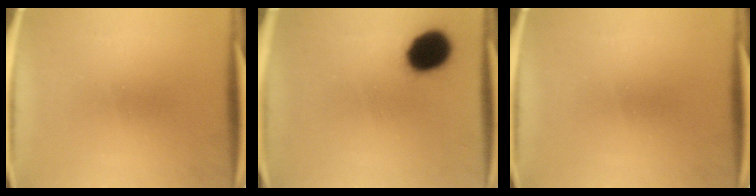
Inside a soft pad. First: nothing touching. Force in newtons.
{"total": 12.9}
{"total": 0.0}